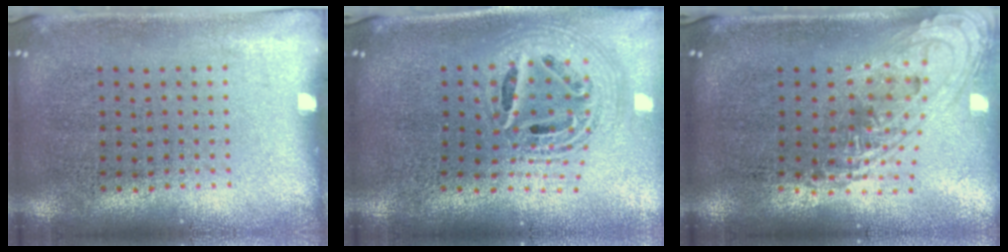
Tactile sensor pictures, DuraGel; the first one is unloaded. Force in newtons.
{"total": 2.4, "press": 1.8, "slide": 1.6}
{"total": 1.7, "press": 1.3, "slide": 1.0}